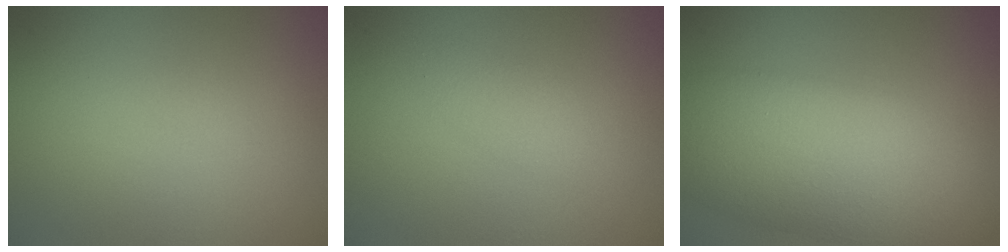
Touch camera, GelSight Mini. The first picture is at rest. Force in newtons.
{"total": 1.4, "press": 1.3, "slide": 0.1}
{"total": 9.6, "press": 9.6, "slide": 0.5}